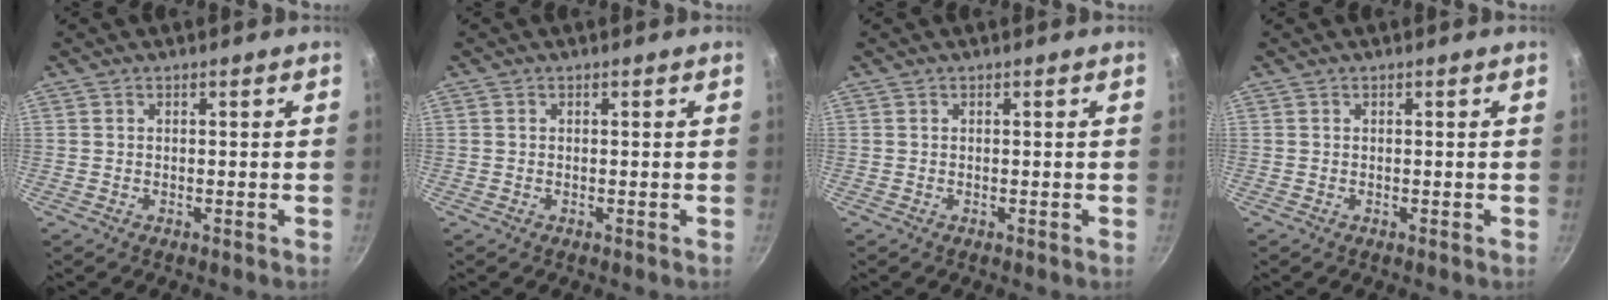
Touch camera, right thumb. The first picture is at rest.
{"total": 0.0}
{"total": 0.0}
{"total": 0.0}